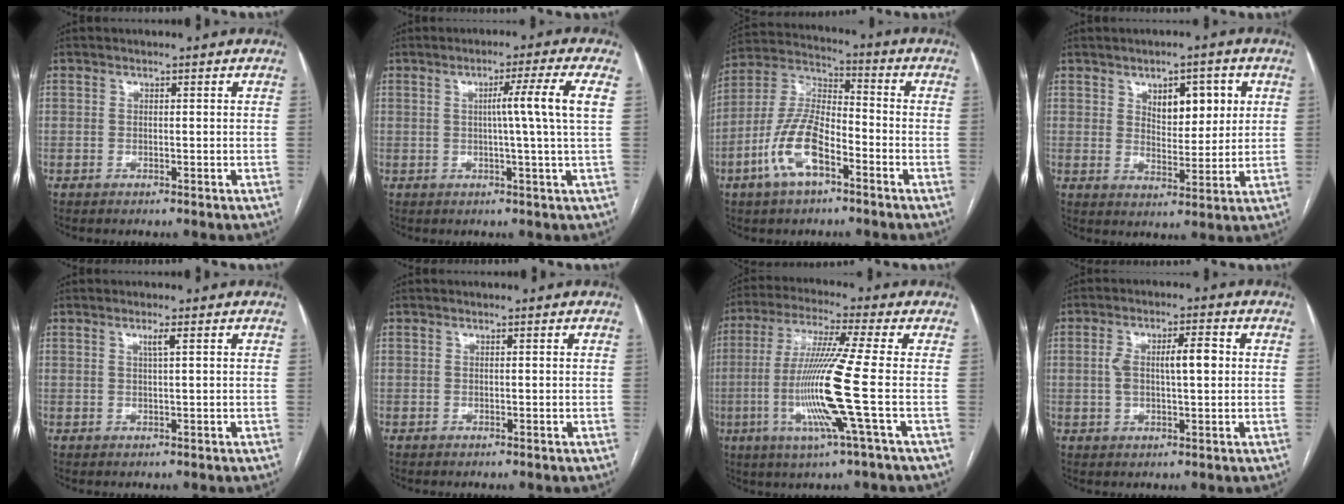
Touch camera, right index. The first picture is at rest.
{"total": 6.9, "force": [1.1, -2.2, 6.4], "torque": [-0.102, 0.003, 0.021]}
{"total": 12.1, "force": [-5.4, 4.6, 9.8], "torque": [-0.217, 0.011, -0.103]}
{"total": 7.3, "force": [2.8, 3.3, 5.9], "torque": [-0.083, 0.003, 0.049]}
{"total": 1.4, "force": [0.6, -0.3, 1.2], "torque": [-0.026, -0.002, 0.013]}
{"total": 0.0}
{"total": 13.3, "force": [-2.8, -2.0, 12.9], "torque": [-0.265, -0.017, -0.063]}
{"total": 6.6, "force": [0.8, 1.8, 6.3], "torque": [-0.120, 0.019, 0.017]}